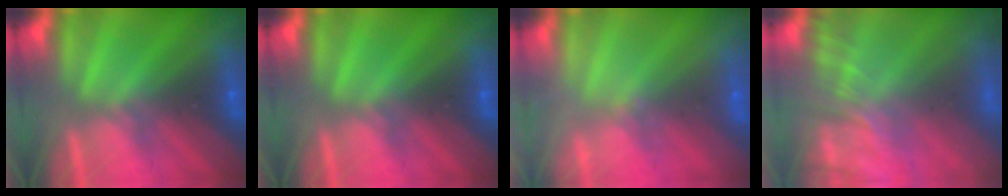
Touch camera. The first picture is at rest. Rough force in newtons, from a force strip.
{"total": 0.0}
{"total": 2.4}
{"total": 7.3}